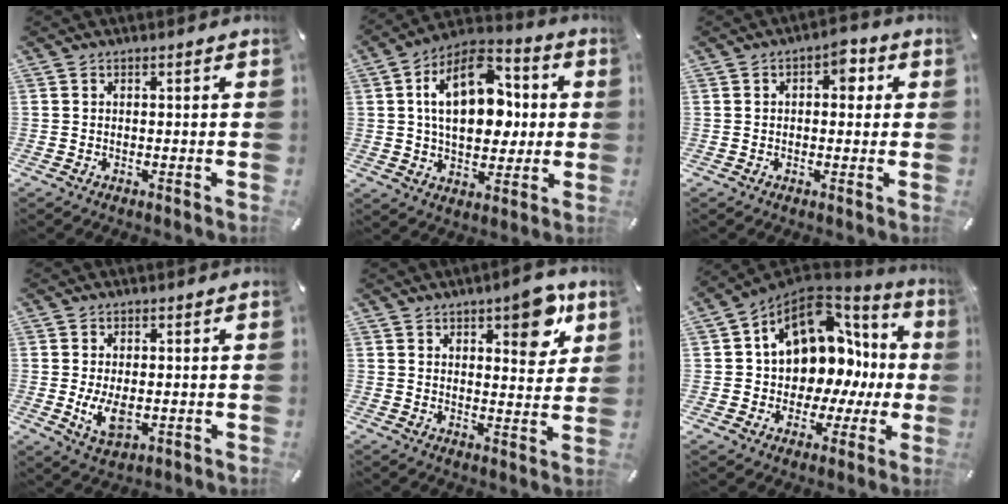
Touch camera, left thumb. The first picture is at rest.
{"total": 18.3, "force": [3.3, 12.0, 13.3], "torque": [-0.217, -0.003, 0.056]}
{"total": 4.6, "force": [0.9, 2.9, 3.5], "torque": [-0.032, -0.003, 0.004]}
{"total": 6.4, "force": [-0.4, 3.8, 5.1], "torque": [-0.100, -0.008, -0.010]}
{"total": 9.3, "force": [5.9, 4.2, 5.8], "torque": [-0.055, -0.033, 0.093]}
{"total": 14.7, "force": [5.5, 10.6, 8.5], "torque": [-0.128, -0.050, 0.095]}